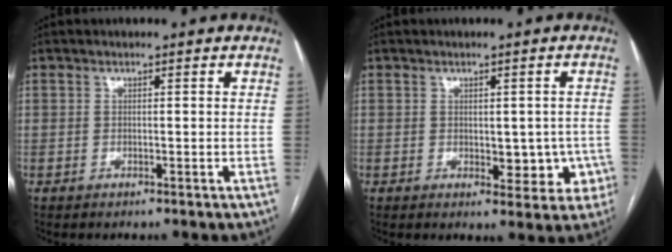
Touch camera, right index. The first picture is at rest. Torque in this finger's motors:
{"motor_torque": [0.08, 0.11, 0.07, 0.01]}